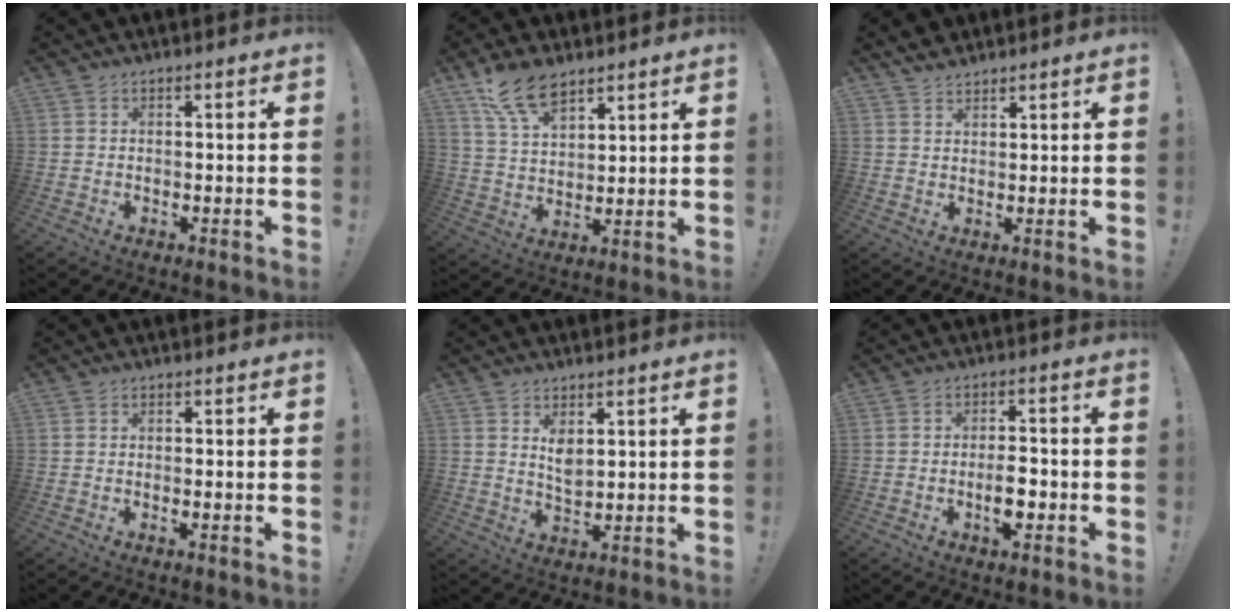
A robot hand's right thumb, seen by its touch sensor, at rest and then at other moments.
{"total": 11.2, "force": [8.1, 5.2, 5.6], "torque": [-0.117, -0.039, 0.158]}
{"total": 3.3, "force": [2.9, 1.4, 0.6], "torque": [-0.002, -0.020, 0.053]}
{"total": 0.7, "force": [0.2, 0.0, 0.7], "torque": [-0.009, -0.002, 0.003]}
{"total": 4.9, "force": [2.6, 2.8, 3.1], "torque": [-0.040, -0.020, 0.044]}
{"total": 6.3, "force": [-2.1, 2.6, 5.4], "torque": [-0.084, -0.001, -0.040]}